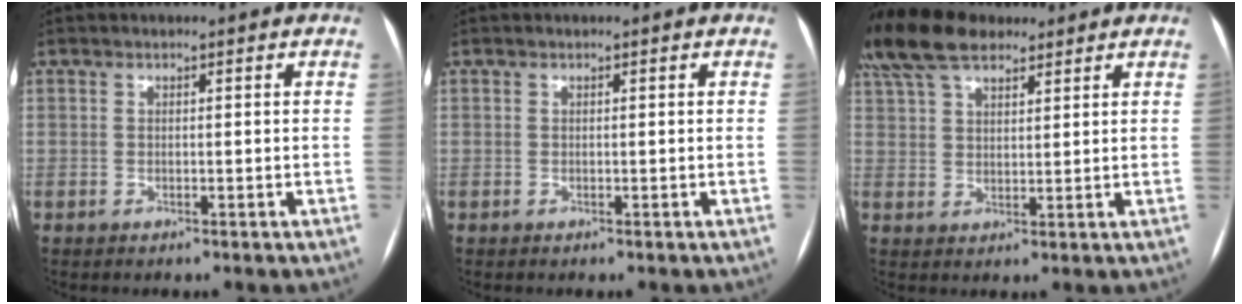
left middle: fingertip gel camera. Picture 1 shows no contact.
{"total": 0.0}
{"total": 11.6, "force": [9.1, 4.5, 5.5], "torque": [-0.118, 0.046, 0.170]}